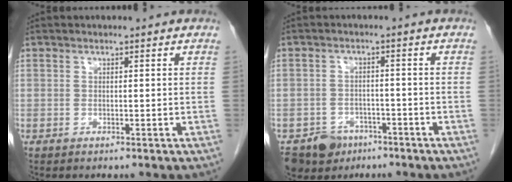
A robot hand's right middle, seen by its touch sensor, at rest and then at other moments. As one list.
[{"total": 6.1, "force": [-4.1, 4.2, 1.2], "torque": [-0.020, 0.004, -0.063]}]